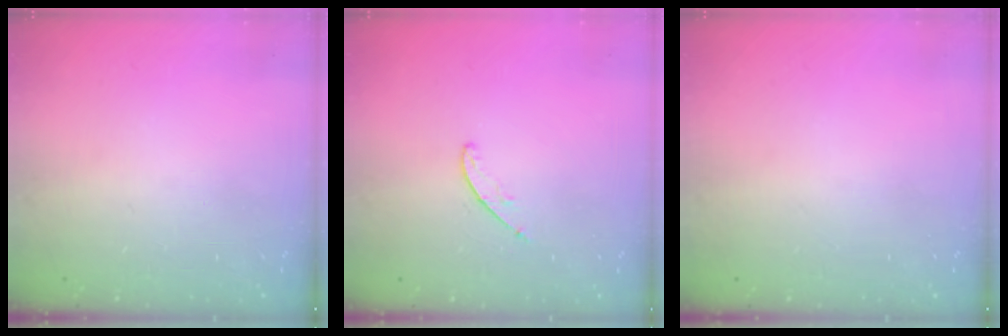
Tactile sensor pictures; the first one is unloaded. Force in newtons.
{"total": 3.8, "press": 3.8, "slide": 0.3}
{"total": 0.0}